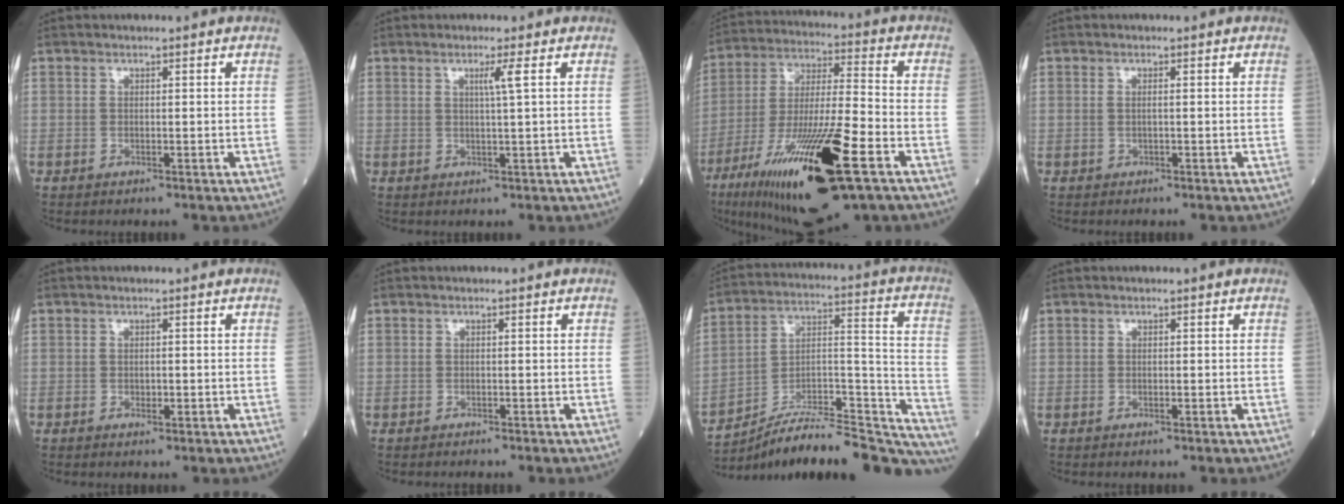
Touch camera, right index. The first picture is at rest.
{"total": 2.2, "force": [0.9, -0.8, 1.9], "torque": [-0.030, -0.004, 0.017]}
{"total": 23.5, "force": [-11.5, 3.5, 20.3], "torque": [-0.365, -0.045, -0.194]}
{"total": 0.6, "force": [0.1, 0.0, 0.6], "torque": [-0.017, -0.001, 0.001]}
{"total": 1.4, "force": [-0.3, 0.6, 1.2], "torque": [-0.019, -0.002, -0.003]}
{"total": 0.0}
{"total": 26.7, "force": [-24.4, 3.5, 10.2], "torque": [-0.092, 0.033, -0.362]}
{"total": 0.6, "force": [-0.1, 0.1, 0.5], "torque": [-0.009, -0.002, -0.001]}